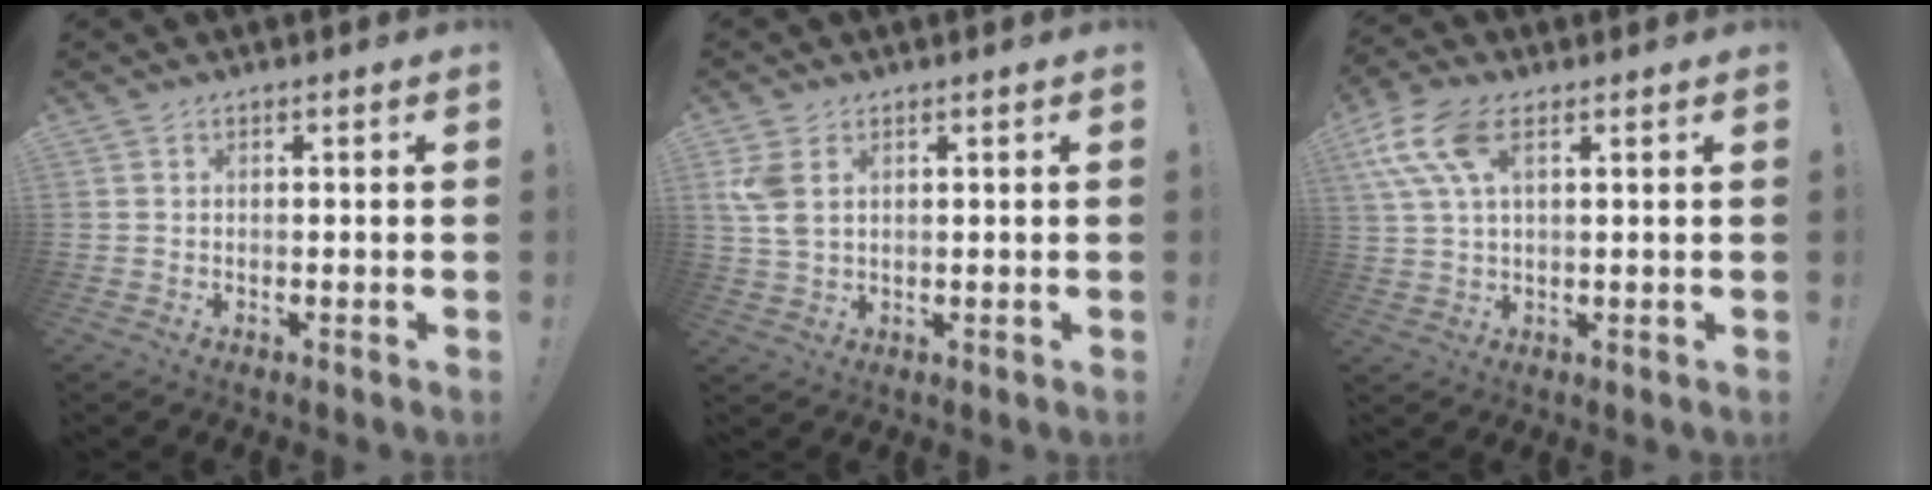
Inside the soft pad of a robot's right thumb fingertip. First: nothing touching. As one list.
[{"total": 5.8, "force": [2.3, 3.5, 4.0], "torque": [-0.085, -0.008, 0.044]}, {"total": 11.2, "force": [4.5, 5.3, 8.8], "torque": [-0.174, -0.005, 0.088]}]